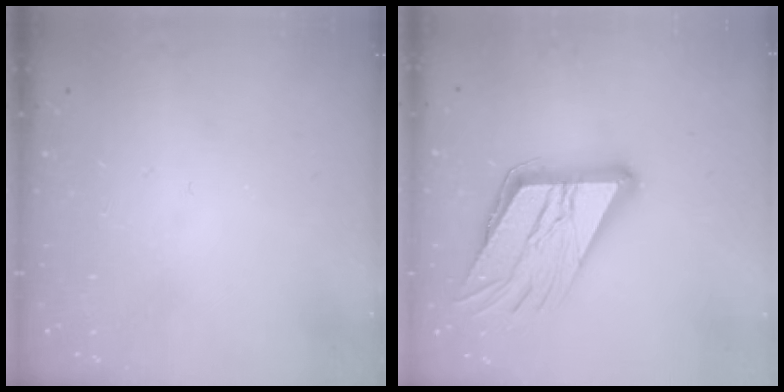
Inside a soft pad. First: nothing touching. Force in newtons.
{"total": 21.5, "press": 21.3, "slide": 2.9}